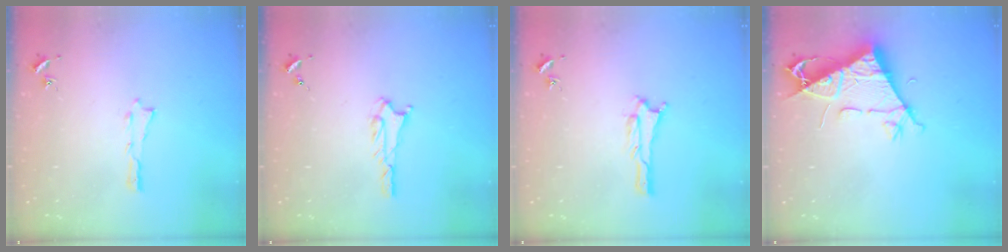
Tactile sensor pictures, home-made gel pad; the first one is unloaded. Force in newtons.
{"total": 1.8, "press": 1.8, "slide": 0.2}
{"total": 0.6, "press": 0.6, "slide": 0.1}
{"total": 8.0, "press": 7.9, "slide": 1.2}